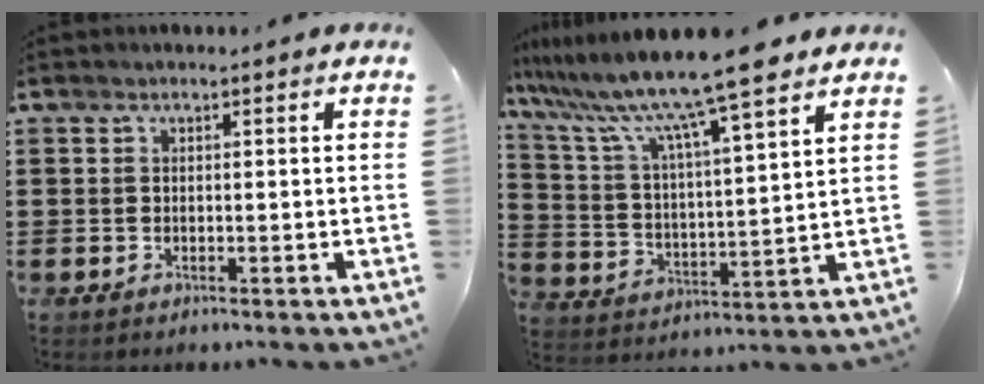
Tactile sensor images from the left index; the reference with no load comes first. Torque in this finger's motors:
{"motor_torque": [1.77, 0.36, 1.05, 0.21]}